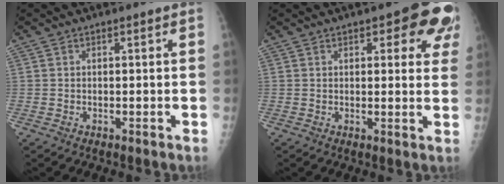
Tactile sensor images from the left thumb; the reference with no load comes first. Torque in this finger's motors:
{"motor_torque": [-0.02, 0.45, 0.07, 0.07, 0.08]}